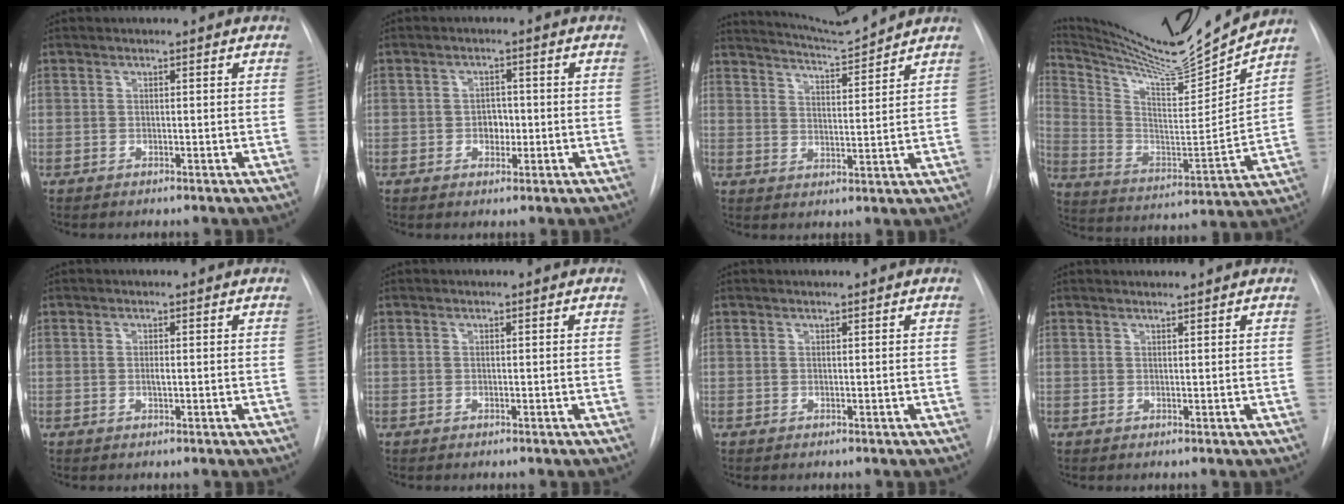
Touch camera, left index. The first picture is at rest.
{"total": 2.5, "force": [-1.2, 1.7, 1.4], "torque": [-0.016, -0.001, -0.015]}
{"total": 7.2, "force": [7.0, -1.4, 0.9], "torque": [-0.027, -0.014, 0.122]}
{"total": 19.3, "force": [17.9, -0.3, 7.1], "torque": [-0.142, -0.064, 0.288]}
{"total": 0.9, "force": [-0.7, 0.0, 0.6], "torque": [-0.013, -0.005, -0.009]}
{"total": 0.0}
{"total": 0.0}
{"total": 0.7, "force": [0.6, -0.4, 0.0], "torque": [0.001, 0.002, 0.018]}